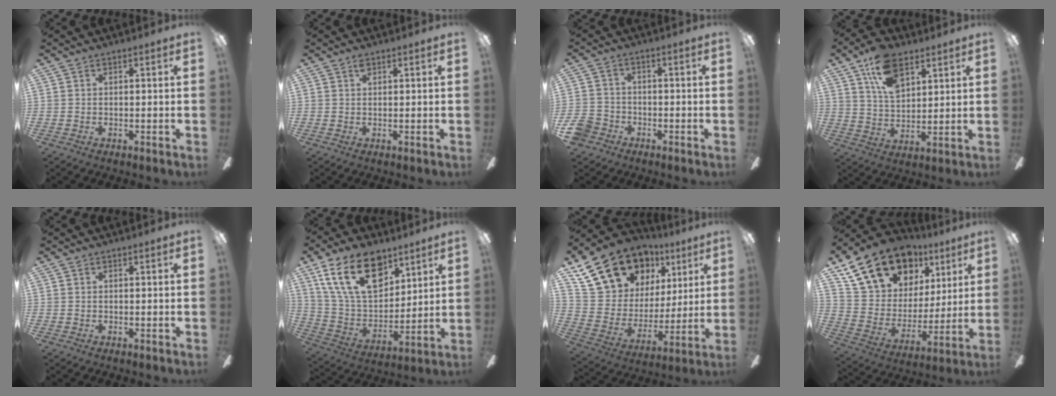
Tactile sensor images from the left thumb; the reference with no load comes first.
{"total": 1.0, "force": [0.6, 0.5, 0.6], "torque": [-0.013, 0.001, 0.011]}
{"total": 6.6, "force": [-3.8, 5.0, 2.1], "torque": [-0.062, 0.024, -0.074]}
{"total": 13.2, "force": [7.7, 7.4, 7.8], "torque": [-0.144, -0.012, 0.144]}
{"total": 0.0}
{"total": 20.4, "force": [11.2, 11.4, 12.6], "torque": [-0.231, -0.043, 0.201]}
{"total": 19.5, "force": [13.4, 12.3, 7.1], "torque": [-0.142, -0.073, 0.262]}
{"total": 20.1, "force": [13.5, 12.6, 7.9], "torque": [-0.153, -0.070, 0.262]}